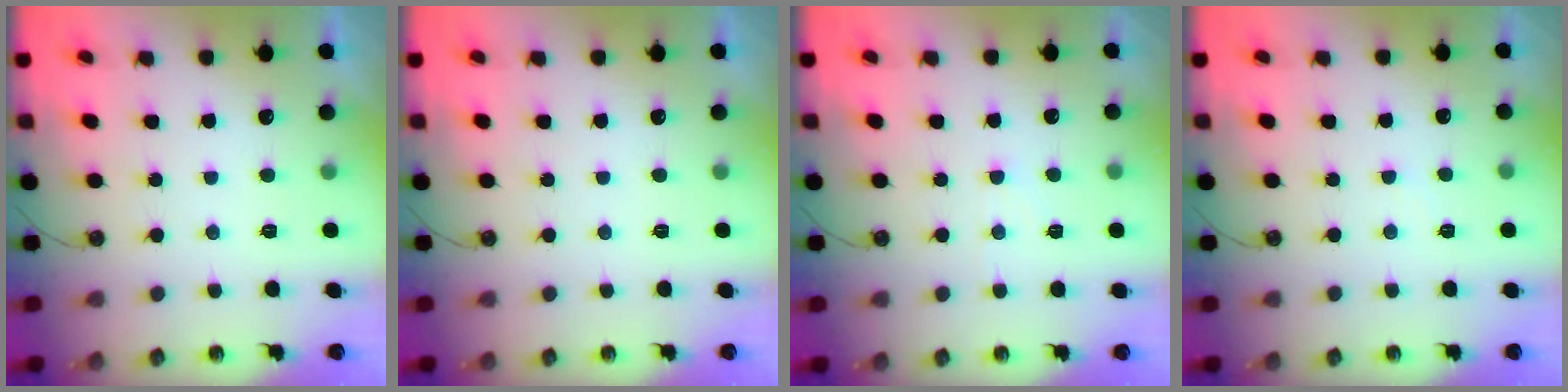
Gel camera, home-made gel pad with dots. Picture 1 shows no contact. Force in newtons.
{"total": 0.0}
{"total": 2.8, "press": 2.7, "slide": 0.4}
{"total": 3.5, "press": 3.4, "slide": 0.6}